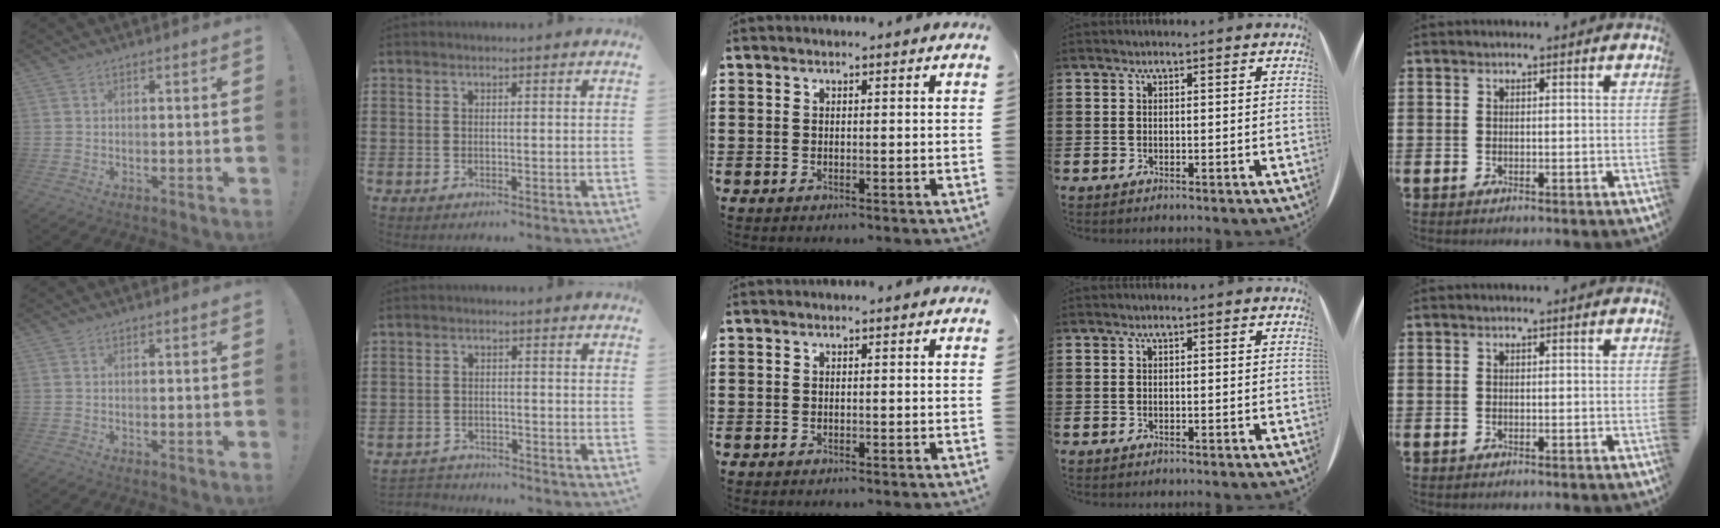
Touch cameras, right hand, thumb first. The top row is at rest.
{"index": {"total": 2.1, "force": [-2.0, 0.4, -0.2], "torque": [-0.003, 0.002, -0.047]}}